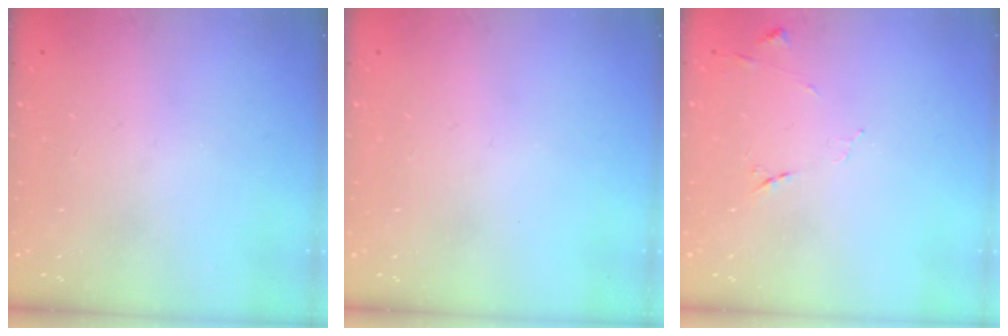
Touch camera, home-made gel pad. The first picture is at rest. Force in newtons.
{"total": 0.0}
{"total": 7.1, "press": 7.1, "slide": 0.7}